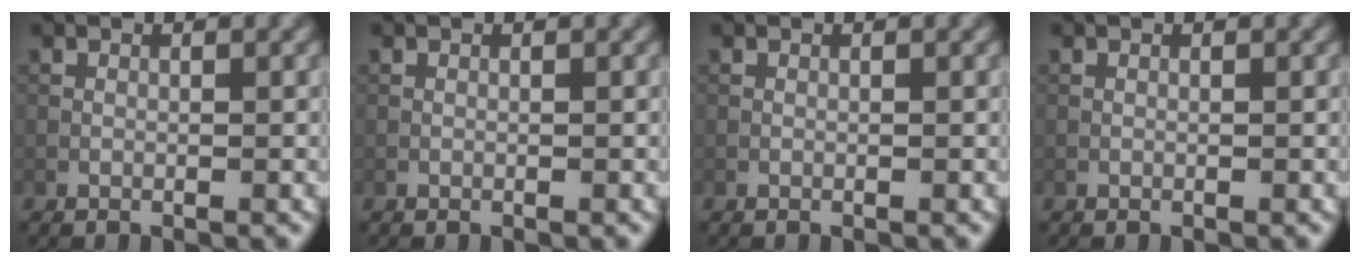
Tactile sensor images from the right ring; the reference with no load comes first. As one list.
[{"total": 0.0}, {"total": 0.0}, {"total": 0.0}]